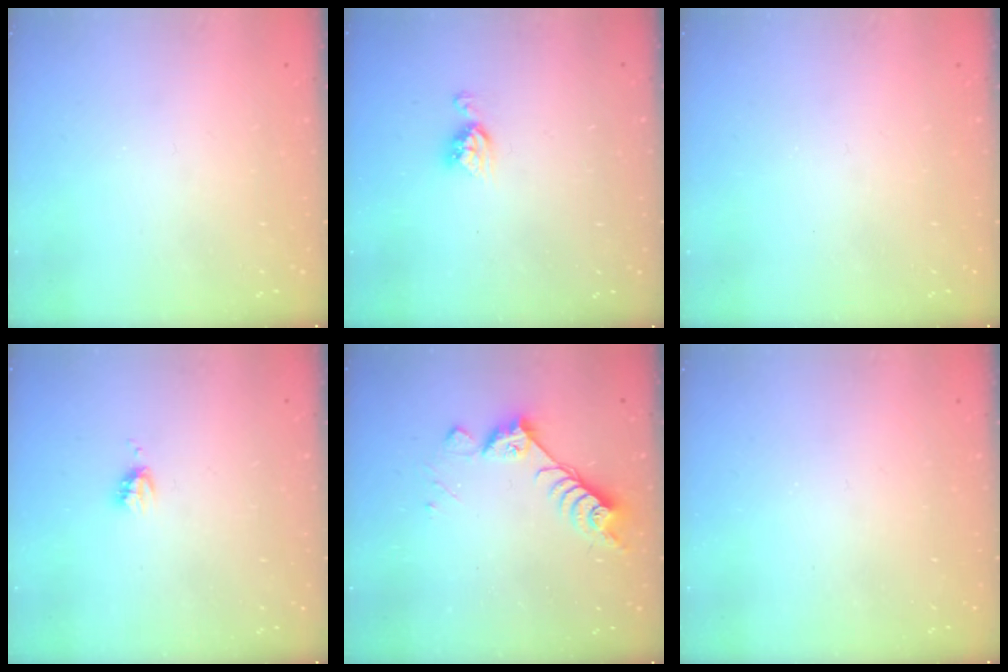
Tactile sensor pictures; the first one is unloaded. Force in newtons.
{"total": 5.7, "press": 5.7, "slide": 0.3}
{"total": 0.6, "press": 0.3, "slide": 0.5}
{"total": 2.9, "press": 2.9, "slide": 0.3}
{"total": 7.0, "press": 6.9, "slide": 1.4}
{"total": 0.0}